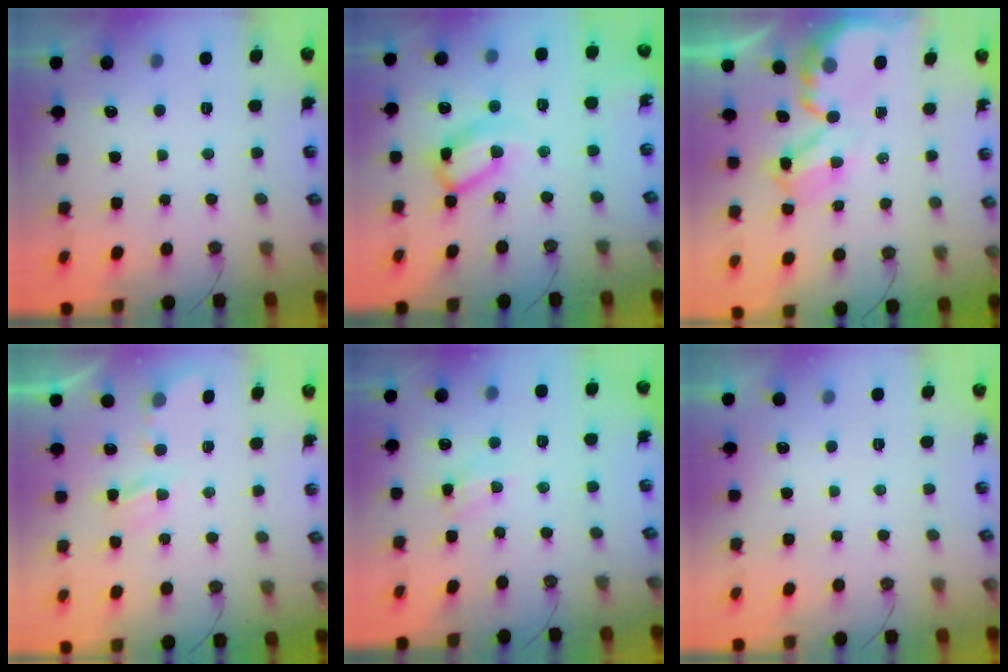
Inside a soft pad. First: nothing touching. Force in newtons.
{"total": 14.8, "press": 14.8, "slide": 1.1}
{"total": 5.3, "press": 5.3, "slide": 0.4}
{"total": 3.4, "press": 3.4, "slide": 0.5}
{"total": 4.5, "press": 4.4, "slide": 0.2}
{"total": 0.0}